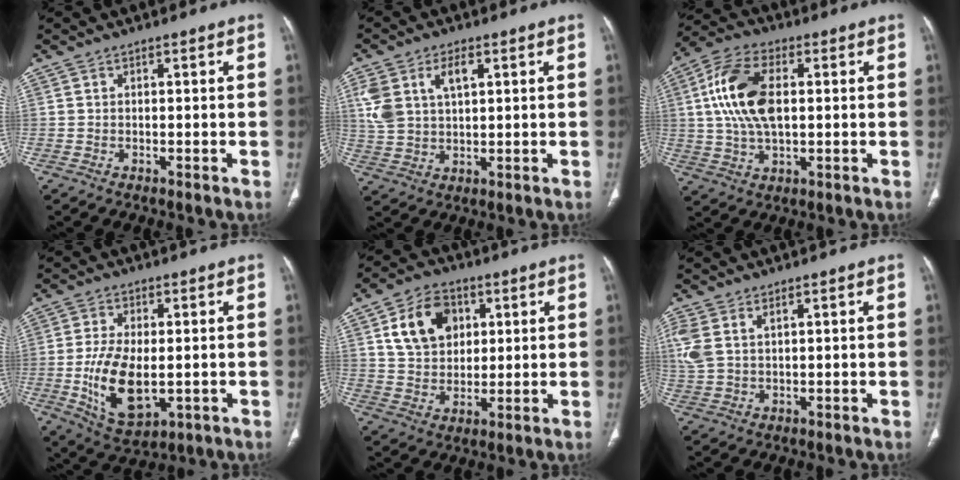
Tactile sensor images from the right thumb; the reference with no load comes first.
{"total": 9.6, "force": [3.5, 5.5, 7.1], "torque": [-0.145, 0.005, 0.074]}
{"total": 14.0, "force": [2.0, 7.6, 11.6], "torque": [-0.236, 0.013, 0.036]}
{"total": 11.4, "force": [-1.7, 6.0, 9.5], "torque": [-0.177, -0.011, -0.017]}
{"total": 11.9, "force": [4.1, 8.7, 7.0], "torque": [-0.092, -0.006, 0.075]}
{"total": 6.9, "force": [2.7, 3.8, 5.0], "torque": [-0.139, 0.007, 0.064]}